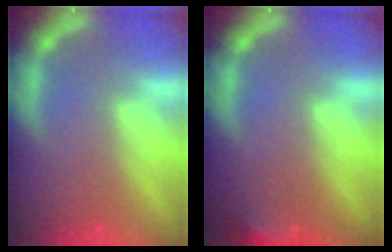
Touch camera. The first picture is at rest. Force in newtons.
{"total": 3.4}